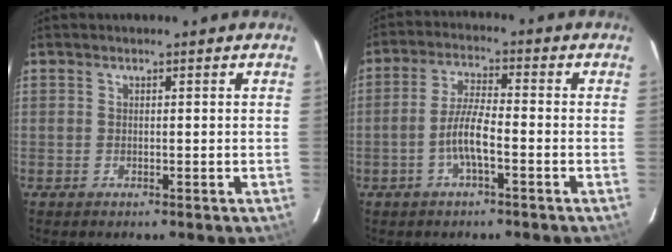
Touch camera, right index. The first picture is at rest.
{"total": 6.1, "force": [-2.4, 1.0, 5.5], "torque": [-0.114, 0.006, -0.046]}